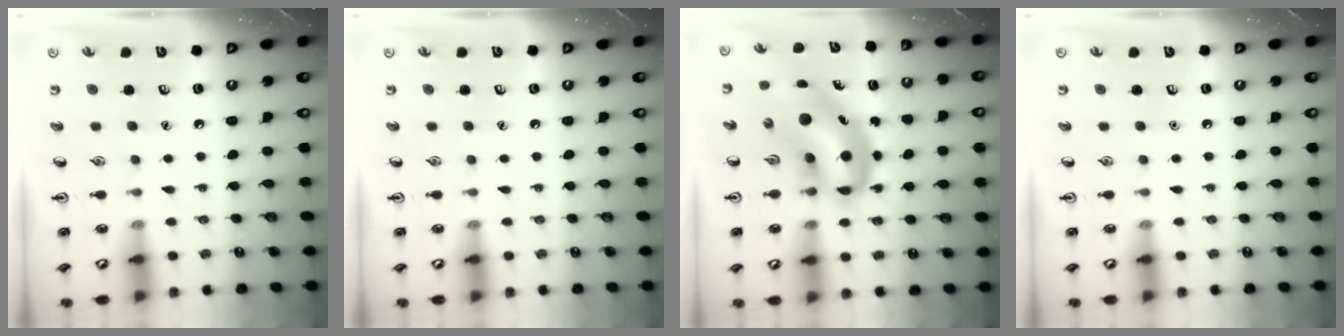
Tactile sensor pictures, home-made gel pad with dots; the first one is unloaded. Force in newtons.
{"total": 0.0}
{"total": 10.6, "press": 10.2, "slide": 2.9}
{"total": 0.0}